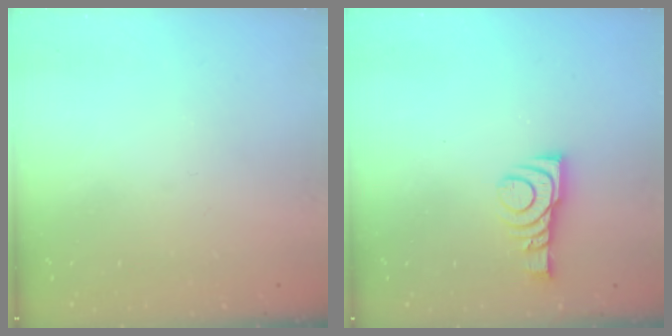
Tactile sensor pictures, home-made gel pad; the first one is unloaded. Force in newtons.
{"total": 9.1, "press": 9.1, "slide": 0.4}